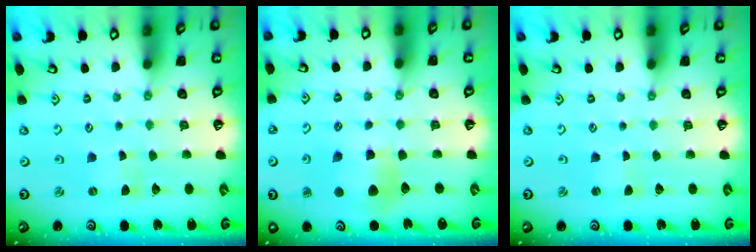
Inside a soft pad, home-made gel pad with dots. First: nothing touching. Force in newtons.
{"total": 8.1, "press": 8.1, "slide": 0.6}
{"total": 0.0}